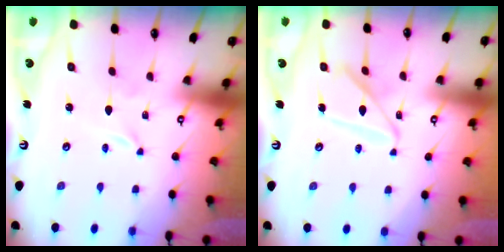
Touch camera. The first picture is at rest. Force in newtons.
{"total": 13.3, "press": 13.3, "slide": 1.2}